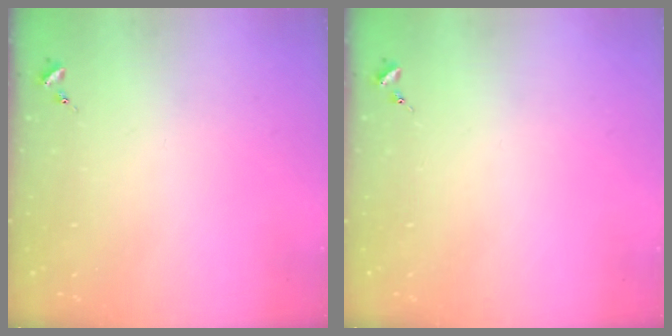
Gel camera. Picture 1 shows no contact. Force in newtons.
{"total": 0.0}